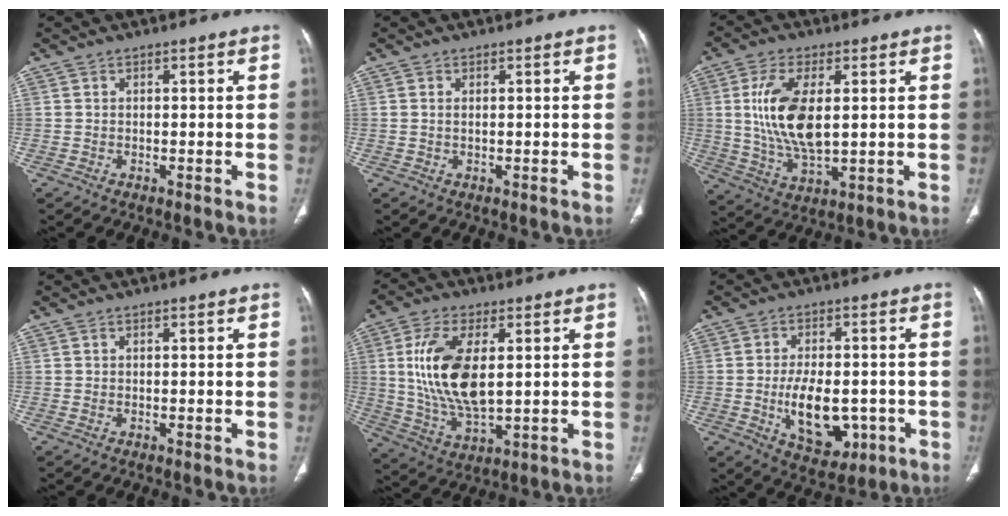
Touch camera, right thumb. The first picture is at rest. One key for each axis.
{"total": 0.6, "fx": 0.2, "fy": 0.2, "fz": 0.5, "tx": -0.015, "ty": 0.001, "tz": 0.004}
{"total": 13.1, "fx": 1.9, "fy": 6.2, "fz": 11.4, "tx": -0.224, "ty": -0.016, "tz": 0.043}
{"total": 0.0}
{"total": 14.9, "fx": 2.5, "fy": 7.1, "fz": 12.8, "tx": -0.252, "ty": -0.018, "tz": 0.055}
{"total": 12.0, "fx": -2.7, "fy": 7.1, "fz": 9.3, "tx": -0.125, "ty": 0.006, "tz": -0.027}